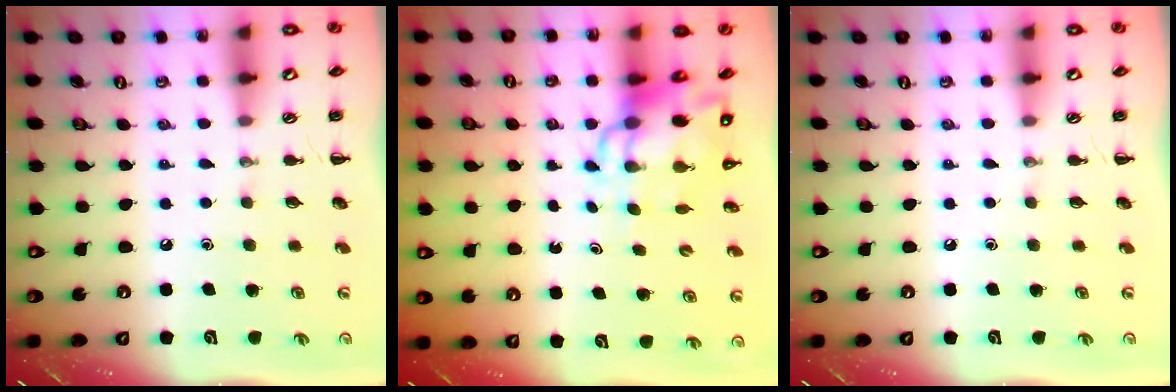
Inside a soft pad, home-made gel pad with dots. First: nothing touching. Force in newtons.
{"total": 9.6, "press": 9.2, "slide": 2.6}
{"total": 0.0}